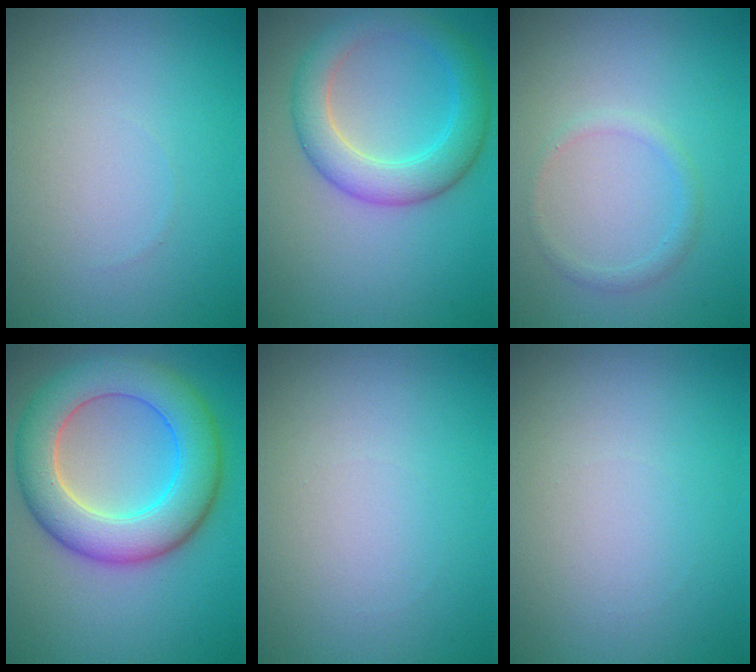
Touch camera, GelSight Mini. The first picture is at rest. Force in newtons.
{"total": 5.1, "press": 5.1, "slide": 0.1}
{"total": 1.2, "press": 1.2, "slide": 0.1}
{"total": 8.5, "press": 8.5, "slide": 0.2}
{"total": 0.0}
{"total": 0.0}